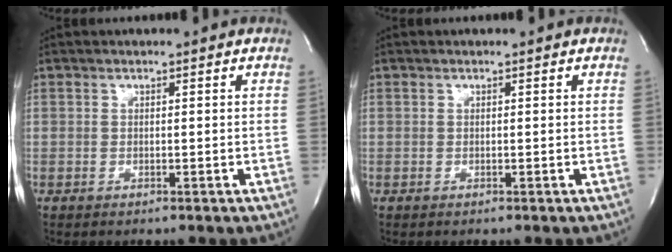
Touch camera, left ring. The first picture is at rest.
{"total": 0.0}